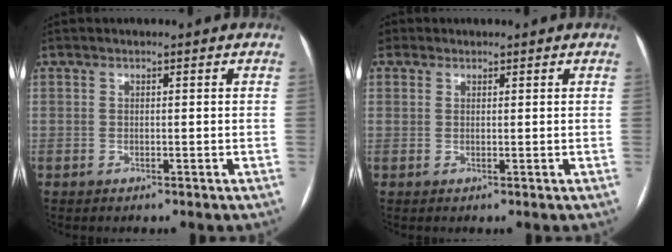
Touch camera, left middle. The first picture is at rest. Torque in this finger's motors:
{"motor_torque": [1.63, -0.50, 1.05, 0.21]}